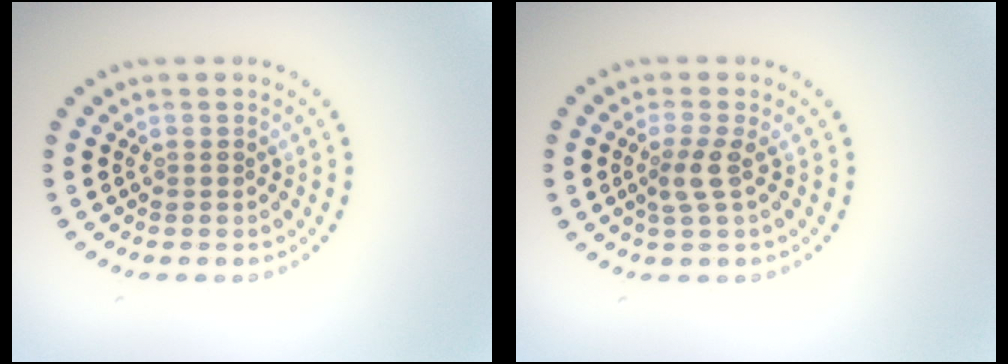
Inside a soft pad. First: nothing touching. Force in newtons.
{"total": 2.0, "press": 1.6, "slide": 1.2}